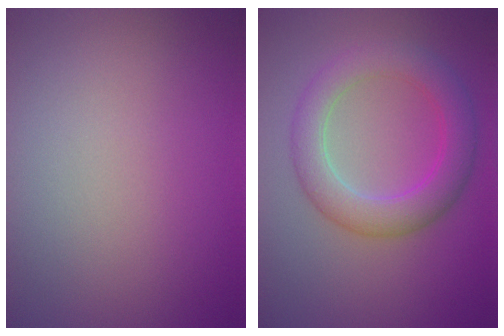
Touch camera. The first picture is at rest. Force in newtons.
{"total": 5.0, "press": 5.0, "slide": 0.1}